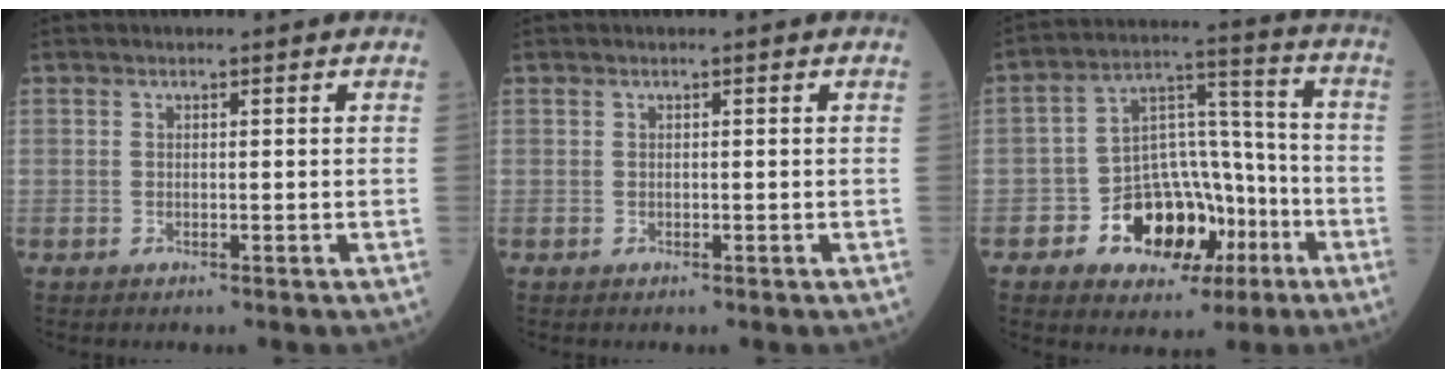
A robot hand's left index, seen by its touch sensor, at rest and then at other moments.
{"total": 0.0}
{"total": 13.5, "force": [-6.0, 9.0, 8.1], "torque": [-0.134, 0.036, -0.084]}